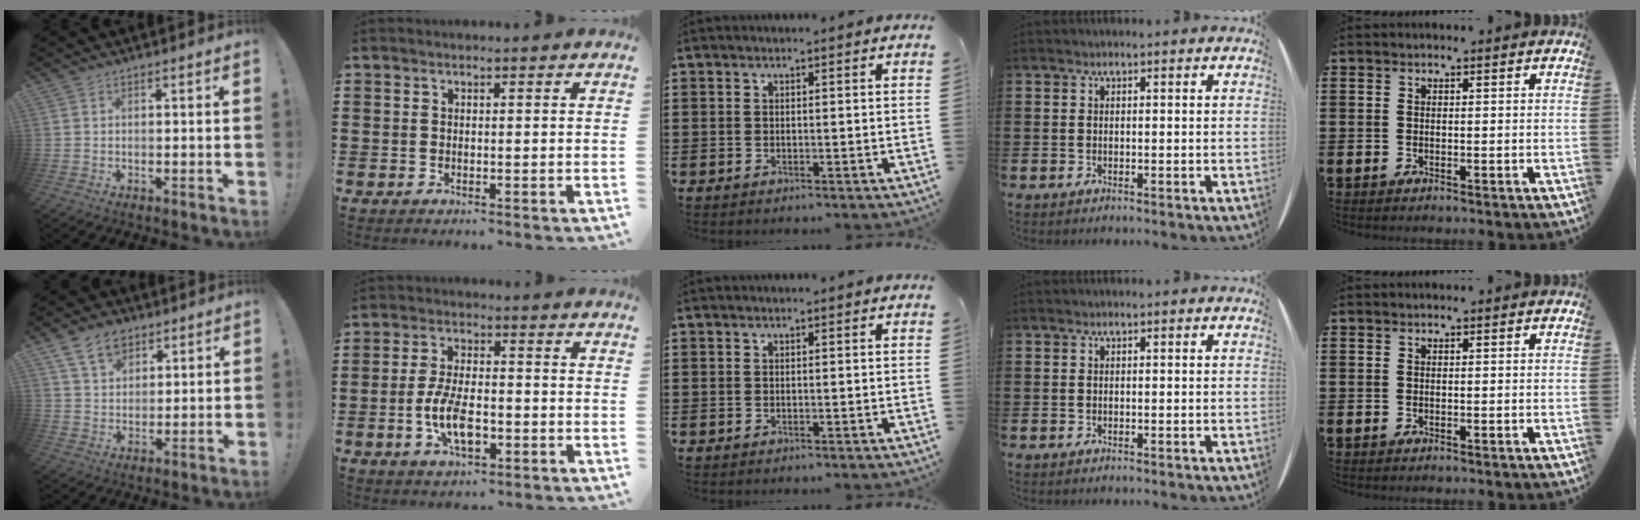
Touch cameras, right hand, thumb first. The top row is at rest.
{"thumb": {"total": 9.6, "force": [5.9, 6.3, 4.1], "torque": [-0.064, -0.022, 0.112]}, "index": {"total": 7.8, "force": [-2.3, 3.4, 6.6], "torque": [-0.144, -0.002, -0.046]}}